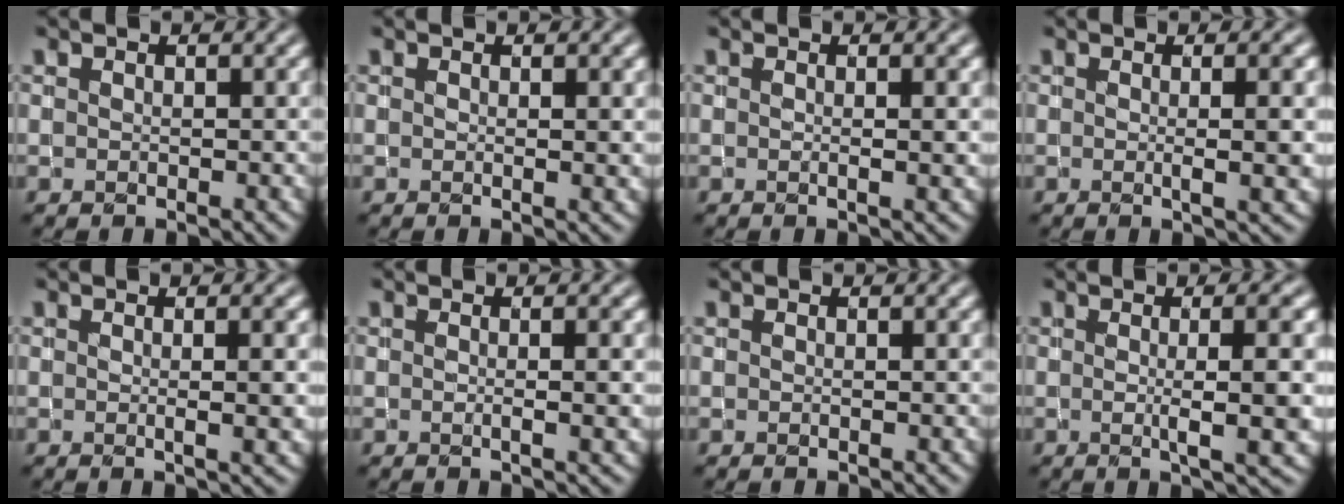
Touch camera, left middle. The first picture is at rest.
{"total": 1.4, "force": [0.4, 0.4, 1.2], "torque": [-0.009, 0.002, 0.006]}
{"total": 1.7, "force": [0.2, 0.5, 1.6], "torque": [-0.014, 0.002, 0.001]}
{"total": 4.7, "force": [0.4, 1.6, 4.4], "torque": [-0.036, 0.013, -0.006]}
{"total": 3.7, "force": [0.4, 1.3, 3.4], "torque": [-0.028, 0.010, -0.004]}
{"total": 2.4, "force": [0.0, 0.8, 2.3], "torque": [-0.018, 0.003, -0.006]}
{"total": 0.0}
{"total": 6.5, "force": [0.1, 1.5, 6.3], "torque": [-0.072, 0.005, -0.001]}